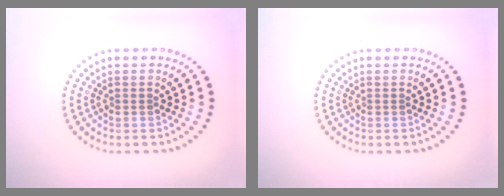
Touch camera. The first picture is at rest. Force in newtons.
{"total": 0.0}